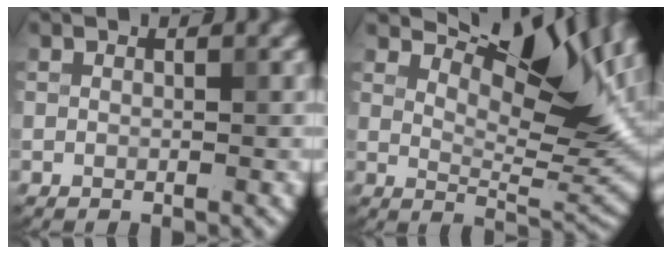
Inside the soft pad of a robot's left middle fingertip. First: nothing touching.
{"total": 9.0, "force": [4.6, 3.2, 7.0], "torque": [-0.117, 0.004, 0.096]}